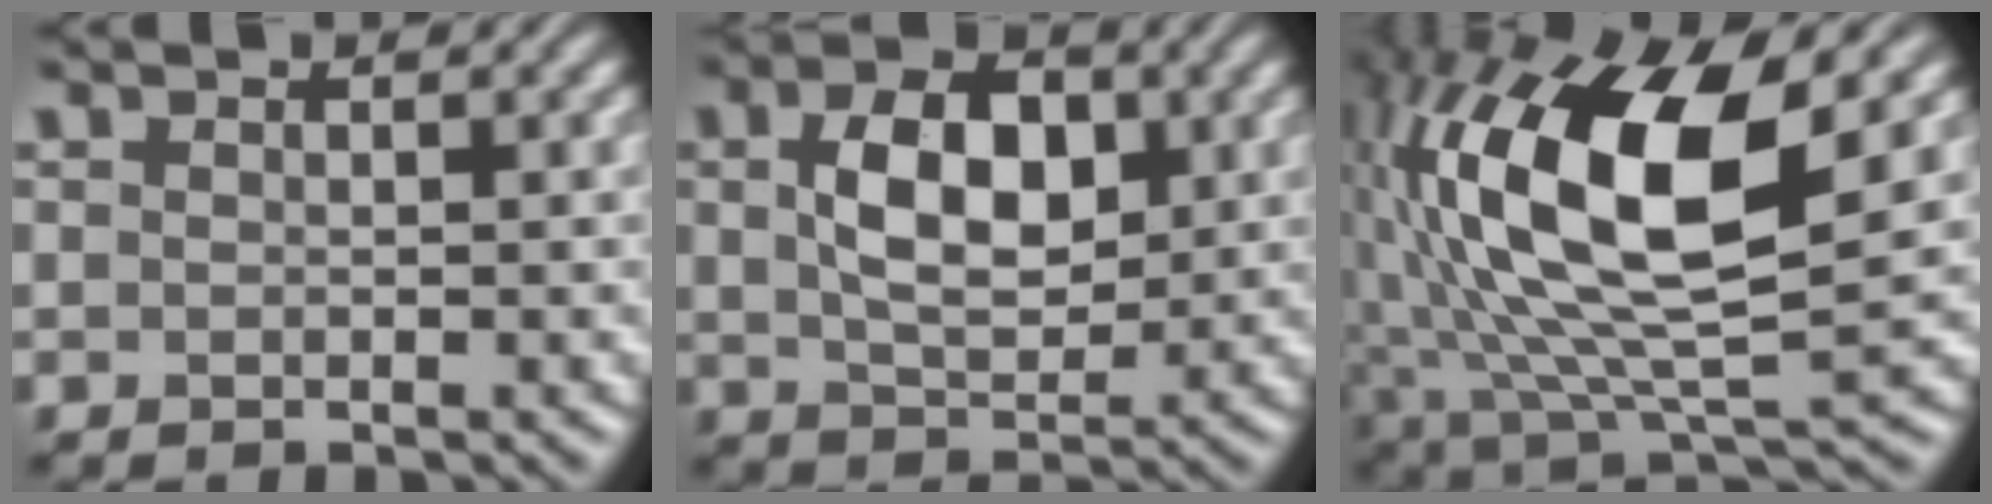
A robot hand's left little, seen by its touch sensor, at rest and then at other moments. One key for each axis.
{"total": 6.4, "fx": 1.2, "fy": 3.9, "fz": 4.9, "tx": -0.089, "ty": 0.003, "tz": 0.020}
{"total": 14.7, "fx": 2.9, "fy": 5.9, "fz": 13.2, "tx": -0.260, "ty": 0.009, "tz": 0.052}